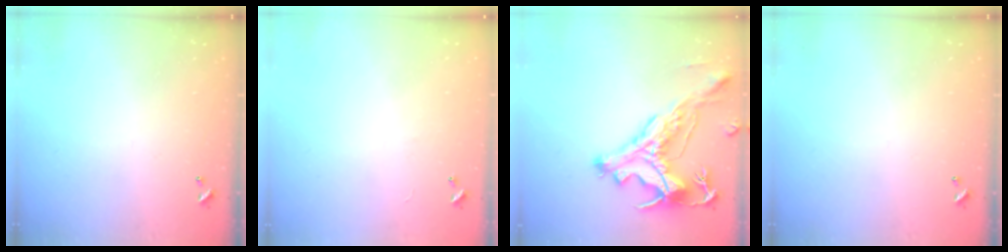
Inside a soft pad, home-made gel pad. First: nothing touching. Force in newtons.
{"total": 2.4, "press": 2.4, "slide": 0.3}
{"total": 4.0, "press": 3.8, "slide": 1.3}
{"total": 0.0}